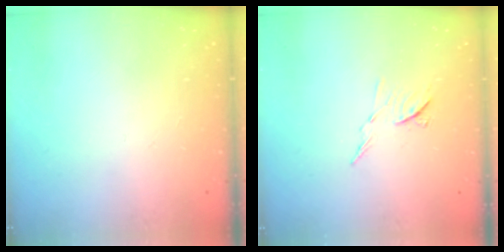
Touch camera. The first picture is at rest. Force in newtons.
{"total": 6.8, "press": 6.8, "slide": 0.5}